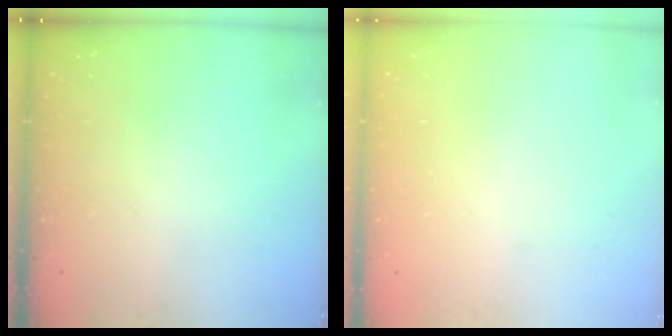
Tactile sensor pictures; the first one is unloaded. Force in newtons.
{"total": 0.0}